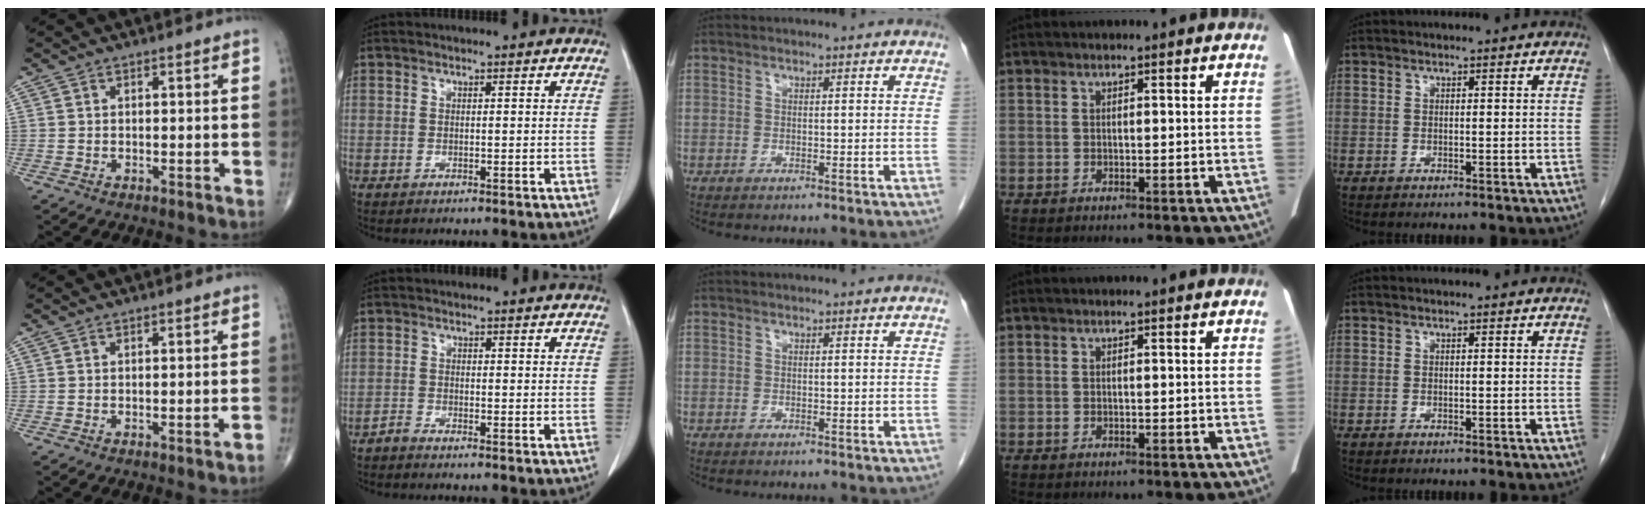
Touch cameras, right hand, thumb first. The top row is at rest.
{"thumb": {"total": 0.7, "force": [-0.6, 0.1, 0.4], "torque": [-0.008, 0.008, -0.007]}, "index": {"total": 1.6, "force": [-1.3, 0.3, 0.7], "torque": [-0.016, 0.001, -0.028]}}